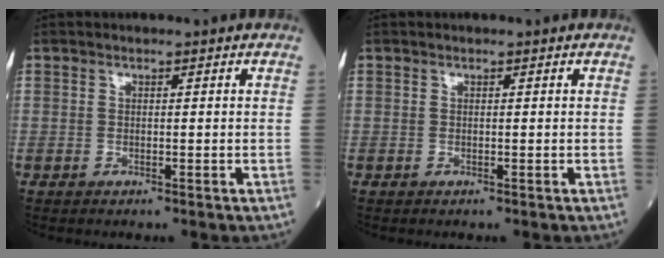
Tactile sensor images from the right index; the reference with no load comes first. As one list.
[{"total": 0.0}]